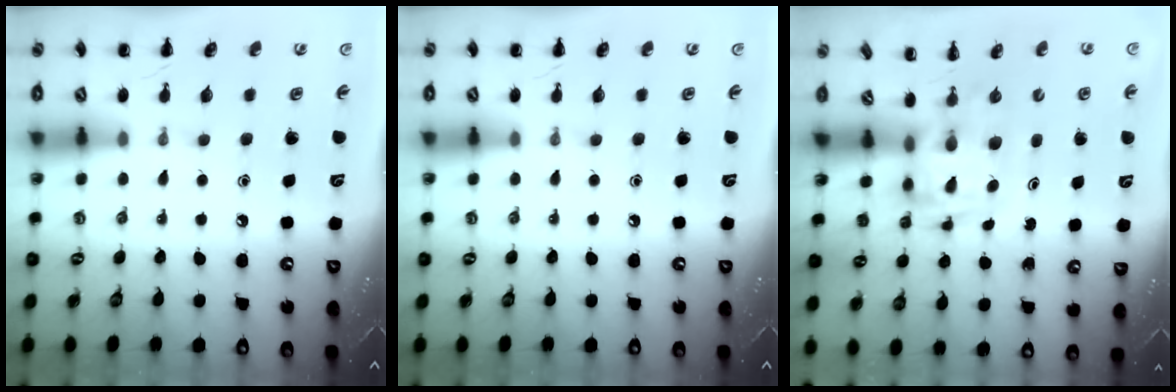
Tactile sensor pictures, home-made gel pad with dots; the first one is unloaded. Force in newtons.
{"total": 0.0}
{"total": 3.4, "press": 3.4, "slide": 0.6}